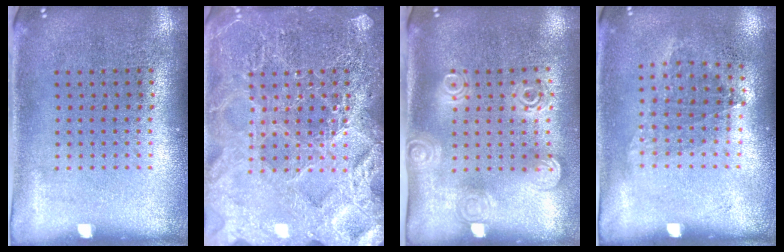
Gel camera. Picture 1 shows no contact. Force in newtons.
{"total": 6.3, "press": 6.3, "slide": 0.9}
{"total": 1.7, "press": 1.3, "slide": 1.1}
{"total": 1.0, "press": 0.8, "slide": 0.6}